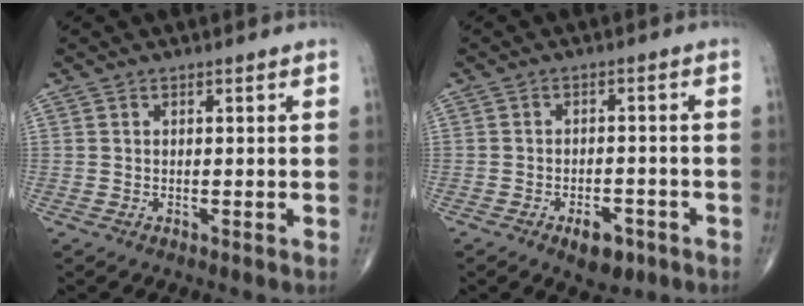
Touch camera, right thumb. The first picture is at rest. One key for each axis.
{"total": 5.5, "fx": -3.1, "fy": 3.0, "fz": 3.5, "tx": -0.038, "ty": 0.013, "tz": -0.041}